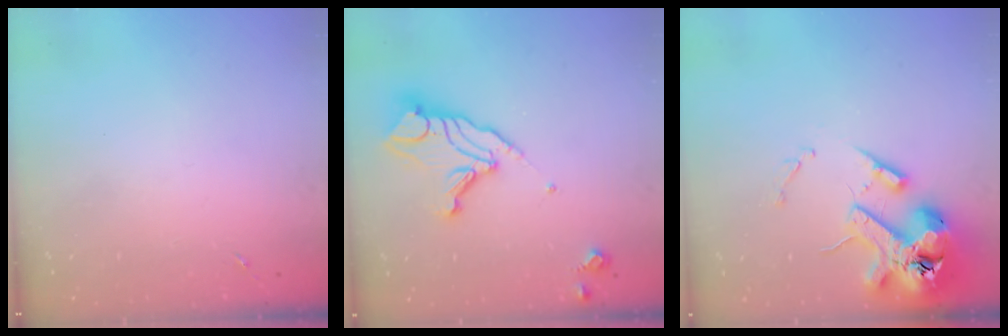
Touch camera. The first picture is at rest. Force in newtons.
{"total": 14.3, "press": 14.3, "slide": 1.0}
{"total": 14.5, "press": 14.3, "slide": 2.0}